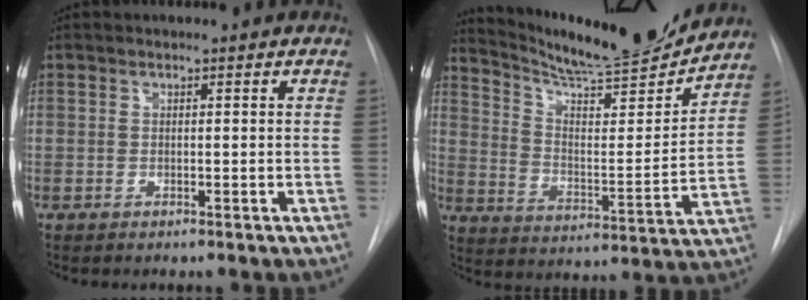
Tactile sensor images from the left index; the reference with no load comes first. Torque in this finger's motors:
{"motor_torque": [0.23, -0.44, 0.12, 0.05]}